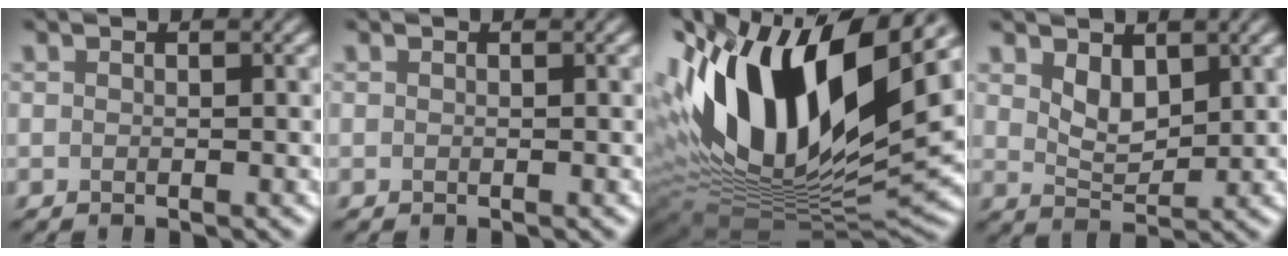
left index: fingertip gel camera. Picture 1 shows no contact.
{"total": 0.0}
{"total": 17.4, "force": [4.0, 8.1, 14.9], "torque": [-0.283, 0.012, 0.061]}
{"total": 2.7, "force": [1.4, 1.5, 1.8], "torque": [-0.037, -0.008, 0.031]}